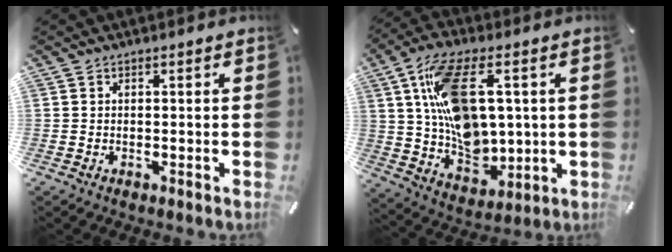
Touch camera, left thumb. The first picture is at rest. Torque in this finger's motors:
{"motor_torque": [1.84, 2.79, 2.16, -0.61, 0.37]}